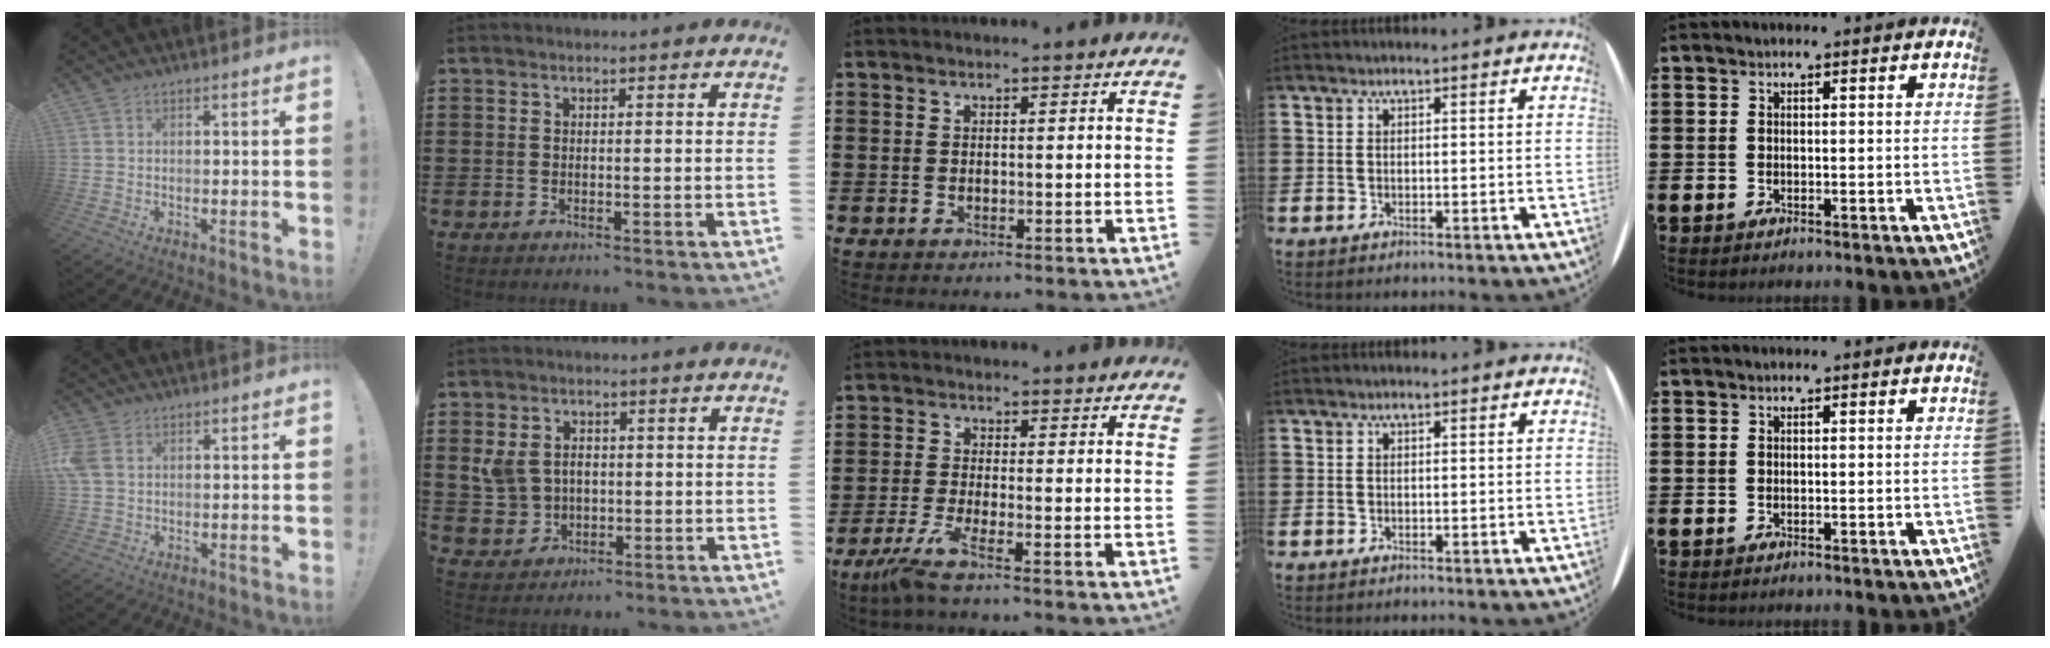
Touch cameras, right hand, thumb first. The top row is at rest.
{"thumb": {"total": 5.5, "force": [1.4, 4.1, 3.4], "torque": [-0.074, 0.006, 0.030]}, "index": {"total": 4.6, "force": [0.8, 4.0, 2.2], "torque": [-0.066, 0.013, 0.011]}, "middle": {"total": 4.1, "force": [-2.7, -0.2, 3.1], "torque": [-0.080, -0.020, -0.057]}}